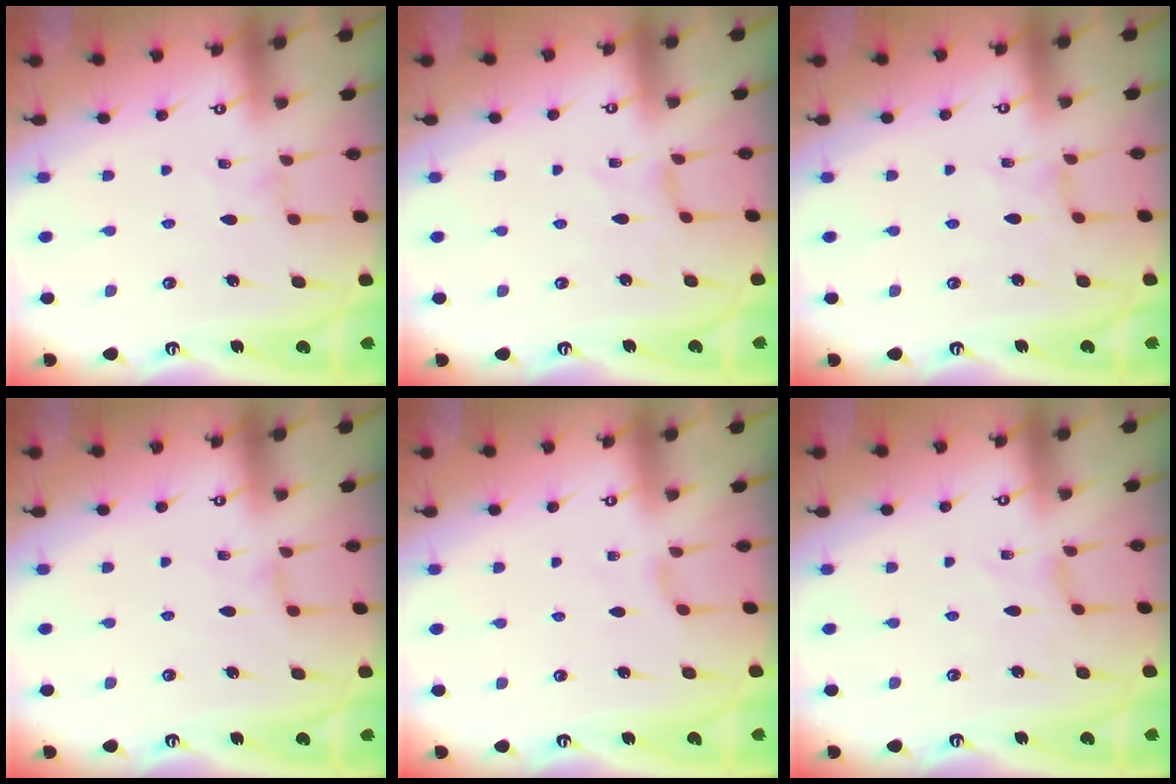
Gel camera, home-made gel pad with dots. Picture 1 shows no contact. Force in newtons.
{"total": 0.0}
{"total": 0.6, "press": 0.6, "slide": 0.2}
{"total": 2.3, "press": 2.2, "slide": 0.4}
{"total": 2.1, "press": 2.1, "slide": 0.4}
{"total": 0.0}